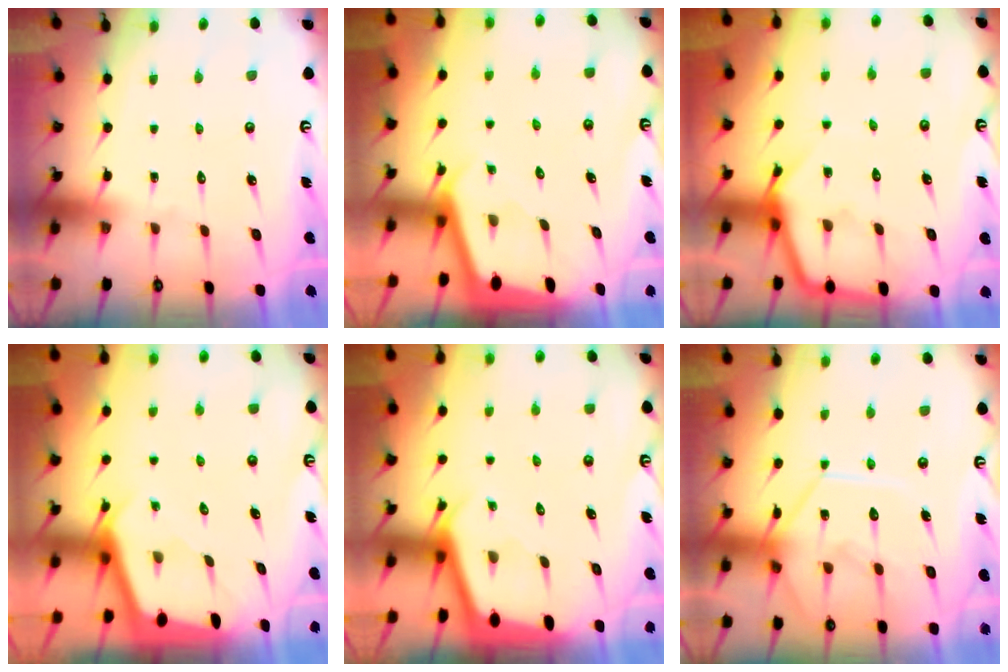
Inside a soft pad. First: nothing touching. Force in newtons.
{"total": 1.9, "press": 1.9, "slide": 0.1}
{"total": 5.1, "press": 5.0, "slide": 0.5}
{"total": 1.9, "press": 1.9, "slide": 0.3}
{"total": 2.1, "press": 2.1, "slide": 0.1}
{"total": 12.4, "press": 12.4, "slide": 1.3}